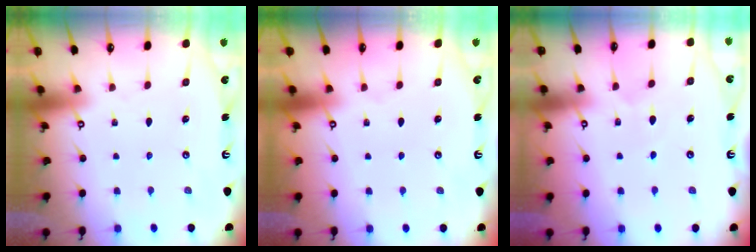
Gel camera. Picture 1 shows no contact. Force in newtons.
{"total": 0.0}
{"total": 4.7, "press": 4.7, "slide": 0.6}